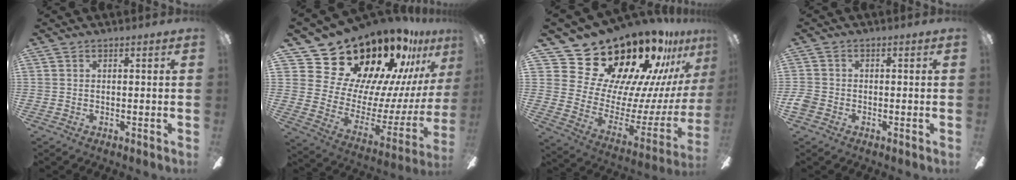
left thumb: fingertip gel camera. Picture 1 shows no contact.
{"total": 23.8, "force": [20.0, 10.8, 7.0], "torque": [-0.103, -0.176, 0.378]}
{"total": 25.9, "force": [21.1, 12.2, 8.9], "torque": [-0.125, -0.184, 0.407]}
{"total": 3.0, "force": [-1.4, 2.3, 1.4], "torque": [-0.026, 0.007, -0.026]}